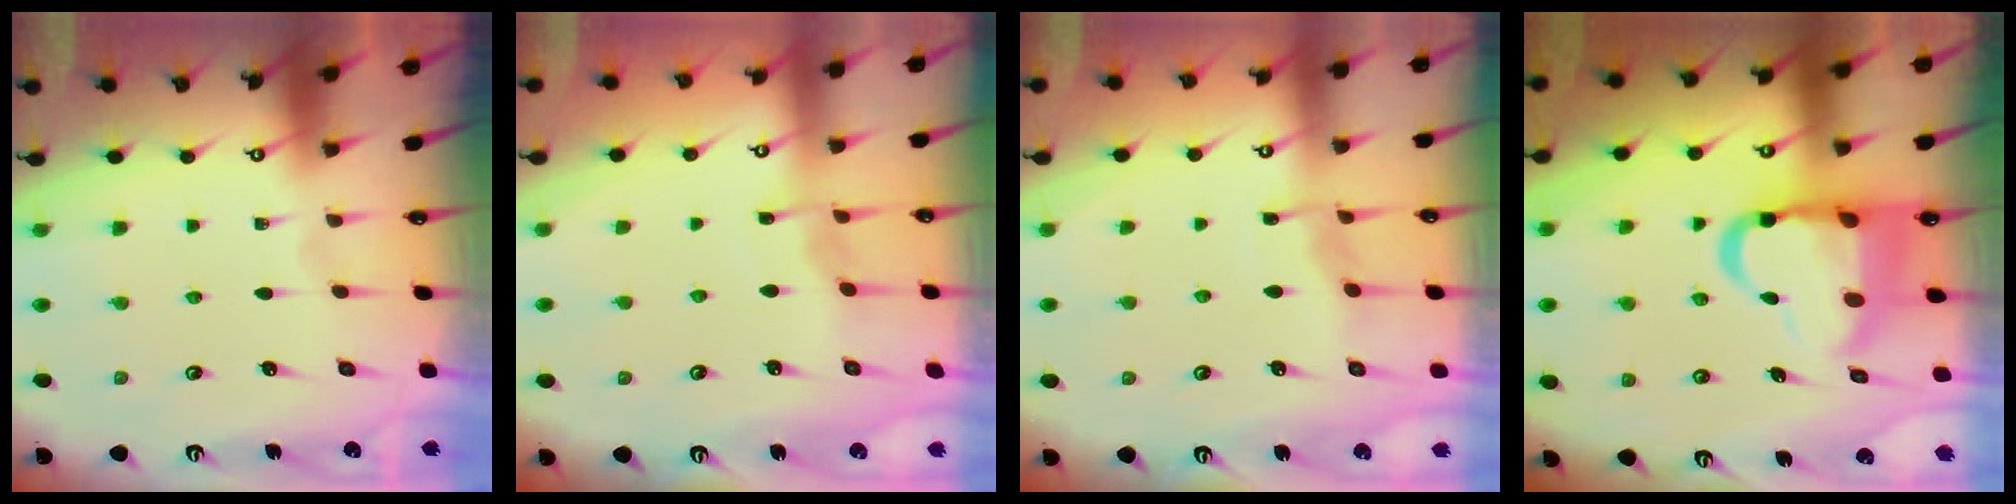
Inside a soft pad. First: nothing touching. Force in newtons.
{"total": 5.3, "press": 5.2, "slide": 0.7}
{"total": 5.7, "press": 5.6, "slide": 0.6}
{"total": 16.2, "press": 16.1, "slide": 1.9}